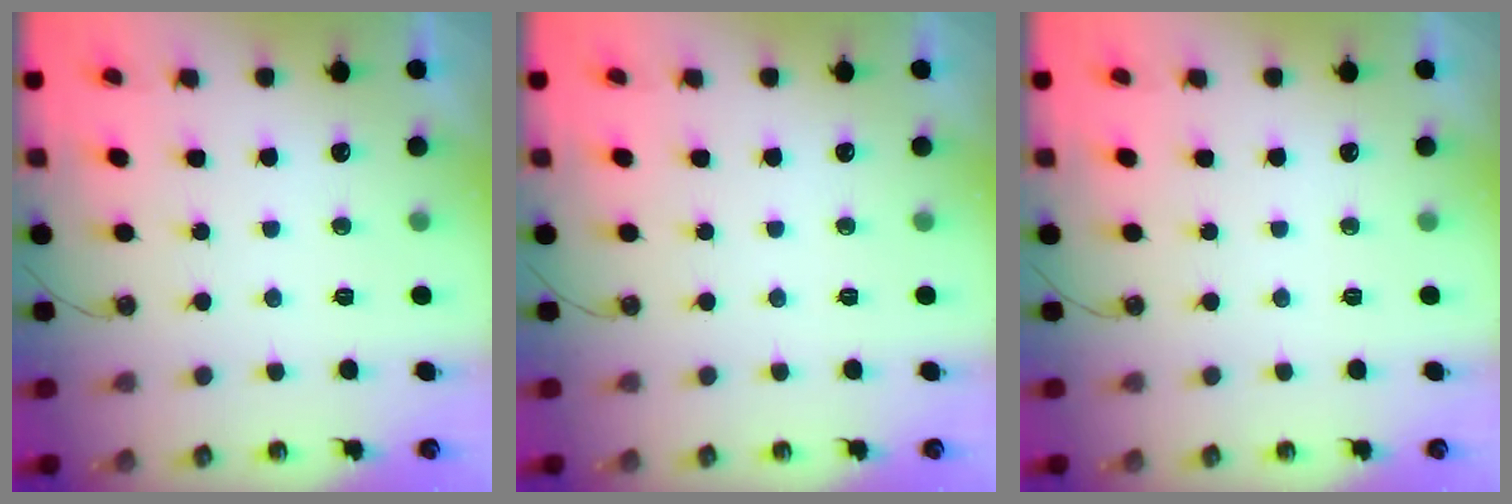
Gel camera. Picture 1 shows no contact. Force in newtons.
{"total": 0.0}
{"total": 0.0}